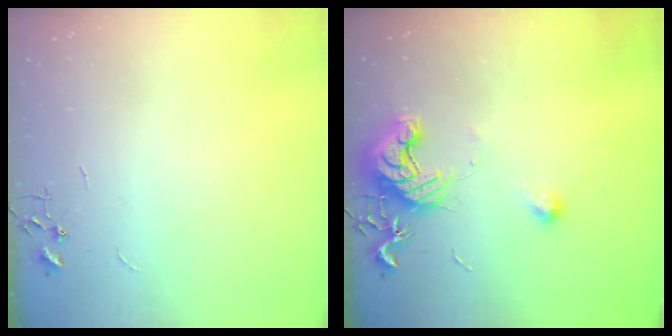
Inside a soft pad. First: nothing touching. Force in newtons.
{"total": 12.0, "press": 11.9, "slide": 0.8}